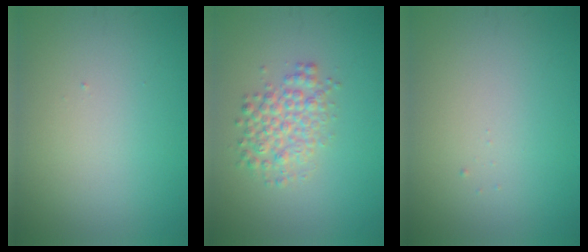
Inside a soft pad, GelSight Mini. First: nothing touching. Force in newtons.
{"total": 3.3, "press": 3.3, "slide": 0.1}
{"total": 0.0}